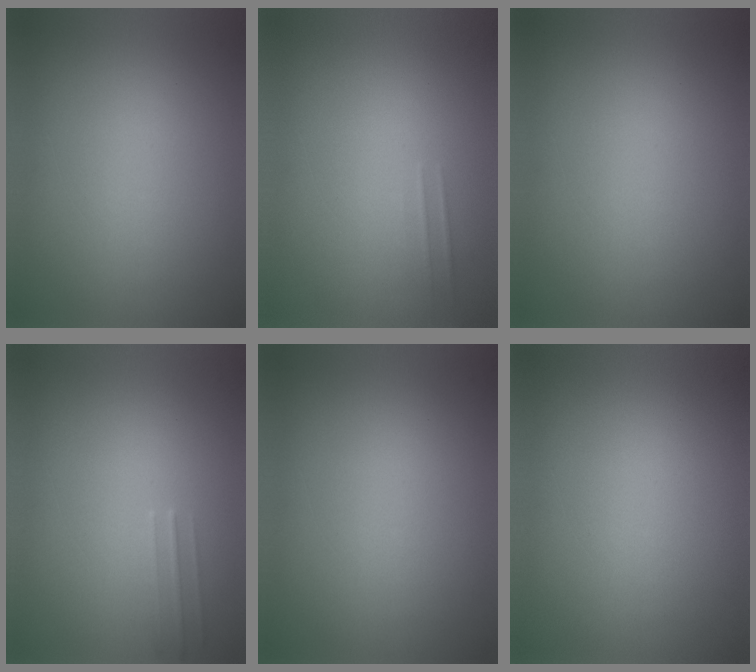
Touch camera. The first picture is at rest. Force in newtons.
{"total": 1.7}
{"total": 1.0}
{"total": 1.3}
{"total": 1.2}
{"total": 0.0}